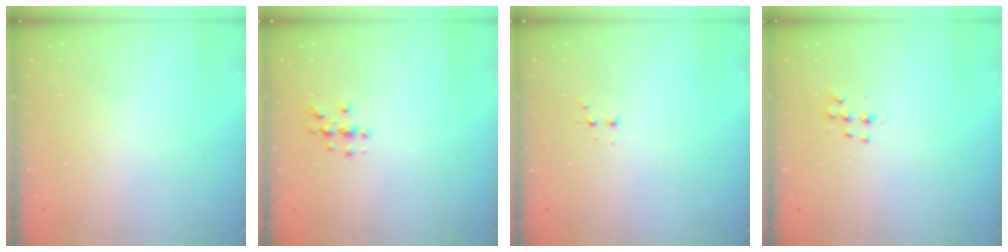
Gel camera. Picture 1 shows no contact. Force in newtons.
{"total": 2.9, "press": 2.9, "slide": 0.3}
{"total": 2.4, "press": 2.2, "slide": 0.9}
{"total": 5.5, "press": 5.5, "slide": 0.4}